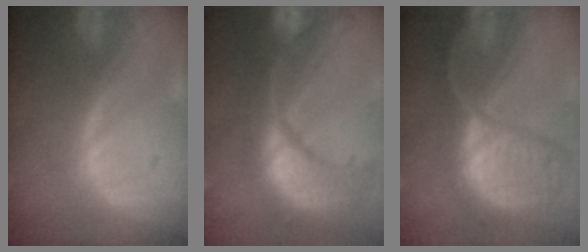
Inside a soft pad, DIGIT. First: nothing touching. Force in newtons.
{"total": 14.3, "press": 11.4, "slide": 8.7}
{"total": 11.4, "press": 9.7, "slide": 5.9}